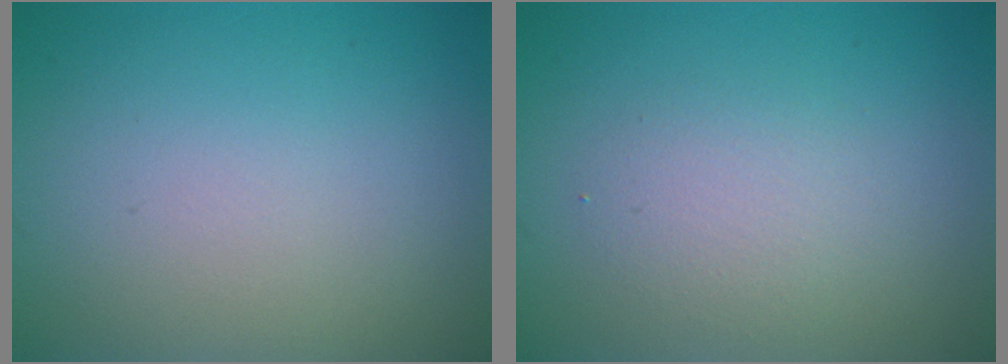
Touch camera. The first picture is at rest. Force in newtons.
{"total": 2.2, "press": 2.2, "slide": 0.1}